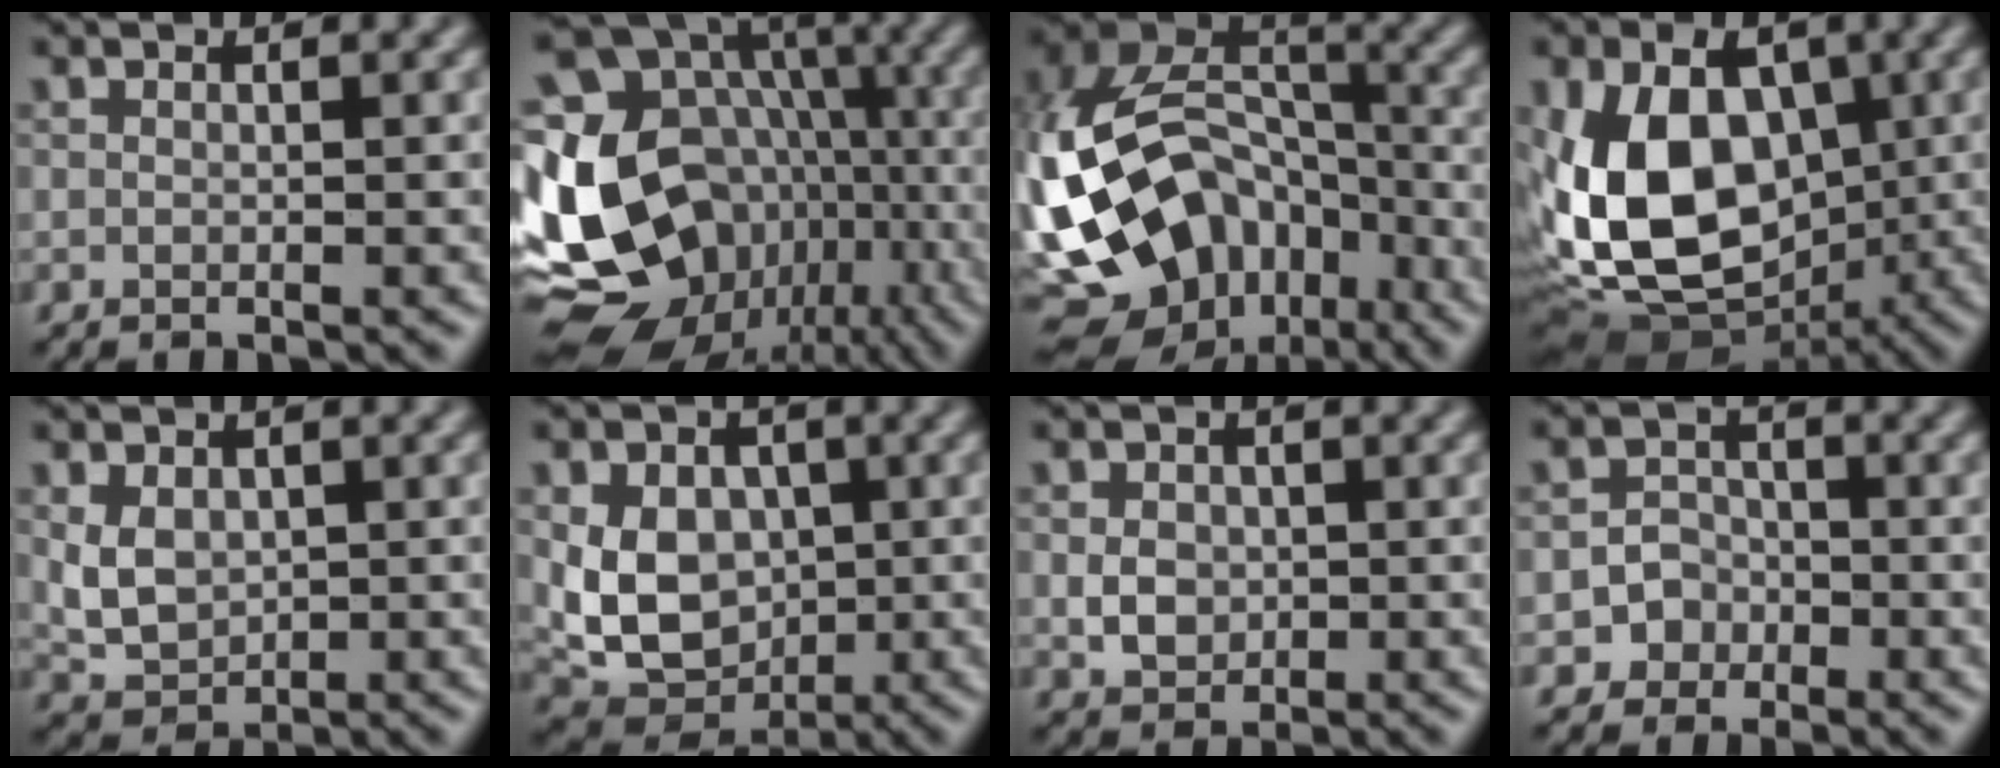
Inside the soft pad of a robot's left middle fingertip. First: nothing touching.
{"total": 19.9, "force": [-4.4, 16.2, 10.6], "torque": [-0.197, 0.013, -0.054]}
{"total": 16.2, "force": [-6.6, 11.5, 9.4], "torque": [-0.197, 0.012, -0.110]}
{"total": 14.3, "force": [-1.0, 9.7, 10.5], "torque": [-0.206, -0.006, -0.027]}
{"total": 3.4, "force": [0.4, 2.6, 2.2], "torque": [-0.047, -0.005, 0.011]}
{"total": 7.2, "force": [0.1, 5.6, 4.5], "torque": [-0.090, -0.012, 0.003]}
{"total": 2.4, "force": [-0.2, 2.0, 1.3], "torque": [-0.024, 0.000, -0.007]}
{"total": 2.5, "force": [-1.2, 2.2, 0.3], "torque": [0.018, 0.013, -0.029]}